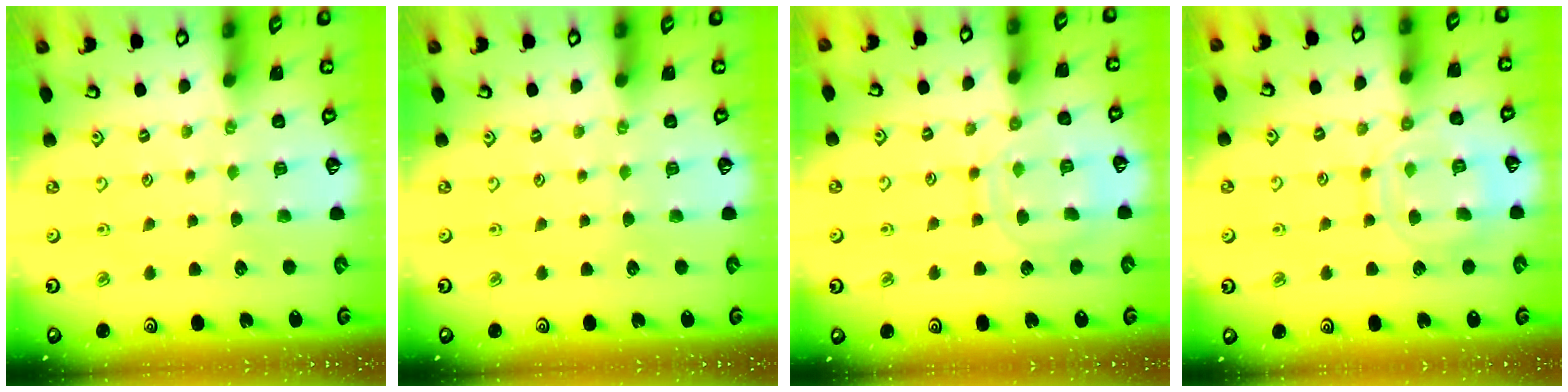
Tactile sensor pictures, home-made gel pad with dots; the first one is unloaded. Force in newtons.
{"total": 0.0}
{"total": 11.8, "press": 11.8, "slide": 0.8}
{"total": 12.8, "press": 12.8, "slide": 1.0}